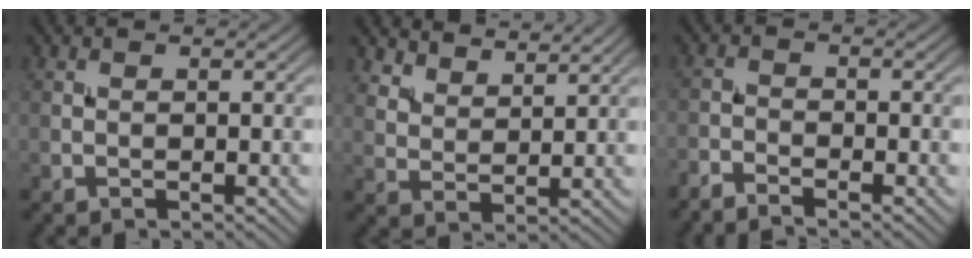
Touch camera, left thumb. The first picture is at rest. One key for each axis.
{"total": 5.2, "fx": 4.6, "fy": 1.8, "fz": 1.8, "tx": -0.046, "ty": -0.016, "tz": 0.108}
{"total": 2.6, "fx": -2.5, "fy": 0.3, "fz": 0.7, "tx": -0.015, "ty": -0.004, "tz": -0.056}